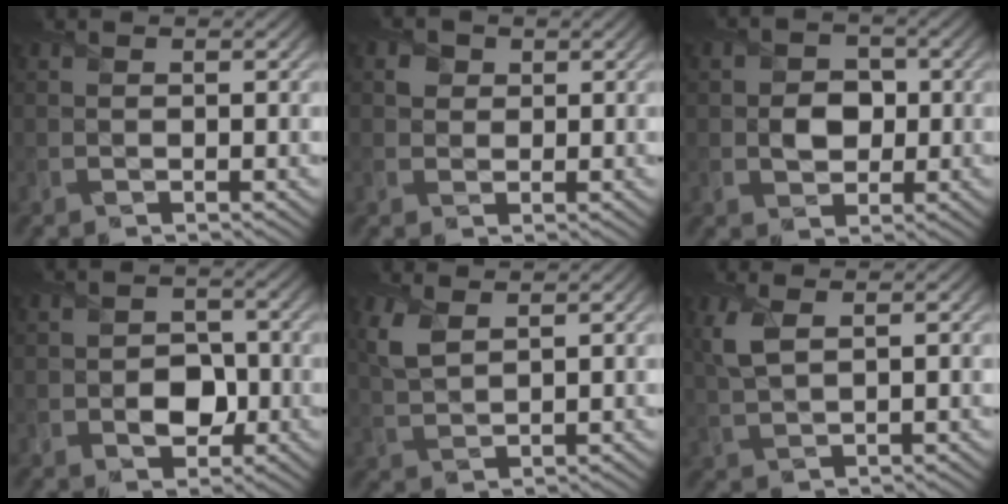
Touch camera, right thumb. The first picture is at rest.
{"total": 1.9, "force": [0.8, 1.7, 0.4], "torque": [-0.009, -0.004, 0.011]}
{"total": 3.7, "force": [-0.3, 3.1, 1.9], "torque": [-0.037, -0.004, -0.017]}
{"total": 4.0, "force": [-1.0, 3.1, 2.3], "torque": [-0.025, -0.002, -0.023]}
{"total": 3.9, "force": [2.2, 1.7, 2.8], "torque": [-0.083, 0.004, 0.049]}
{"total": 3.7, "force": [1.6, 1.5, 3.0], "torque": [-0.088, 0.006, 0.034]}